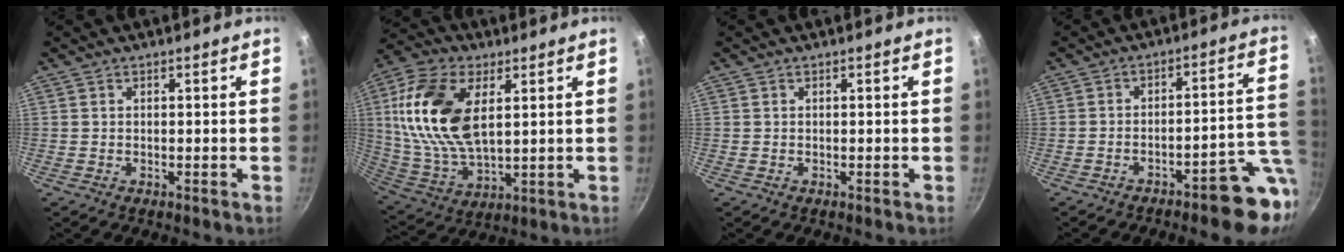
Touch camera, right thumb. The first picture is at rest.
{"total": 18.9, "force": [4.9, 10.5, 15.0], "torque": [-0.285, -0.008, 0.100]}
{"total": 0.0}
{"total": 10.9, "force": [-5.7, 2.6, 9.0], "torque": [-0.082, 0.051, -0.077]}